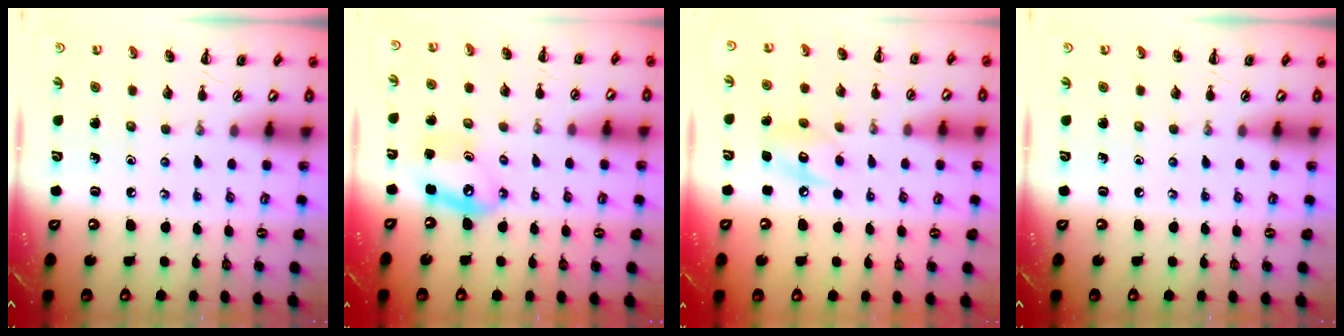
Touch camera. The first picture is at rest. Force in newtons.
{"total": 8.0, "press": 7.8, "slide": 1.8}
{"total": 8.4, "press": 8.4, "slide": 1.0}
{"total": 0.0}